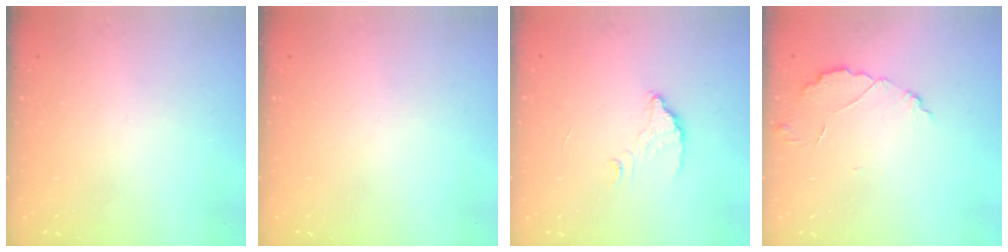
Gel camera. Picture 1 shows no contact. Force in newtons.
{"total": 0.0}
{"total": 3.0, "press": 3.0, "slide": 0.3}
{"total": 4.3, "press": 4.3, "slide": 0.3}